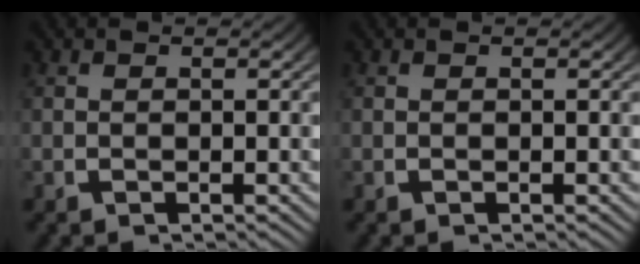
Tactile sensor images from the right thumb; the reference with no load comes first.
{"total": 0.0}